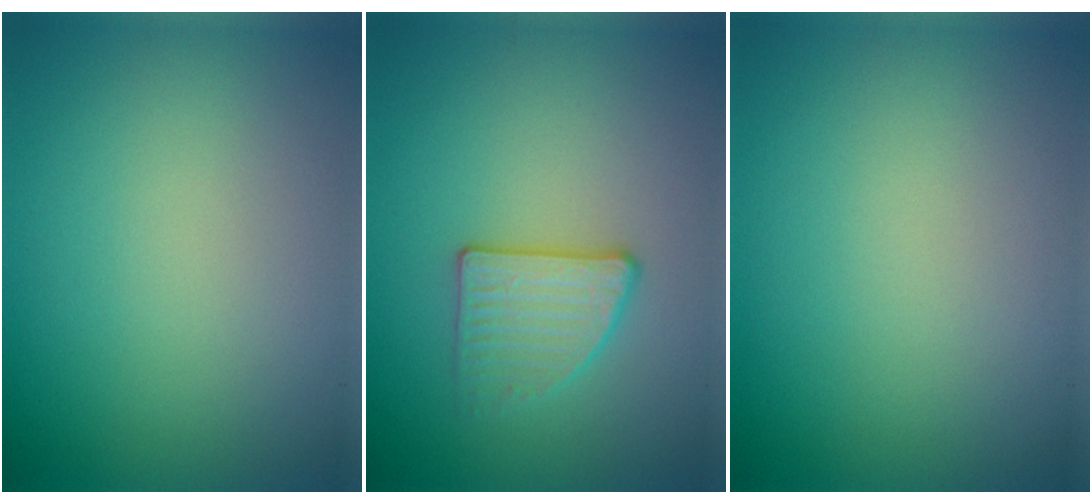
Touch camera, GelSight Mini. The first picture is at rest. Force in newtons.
{"total": 2.8, "press": 2.3, "slide": 1.5}
{"total": 0.0}